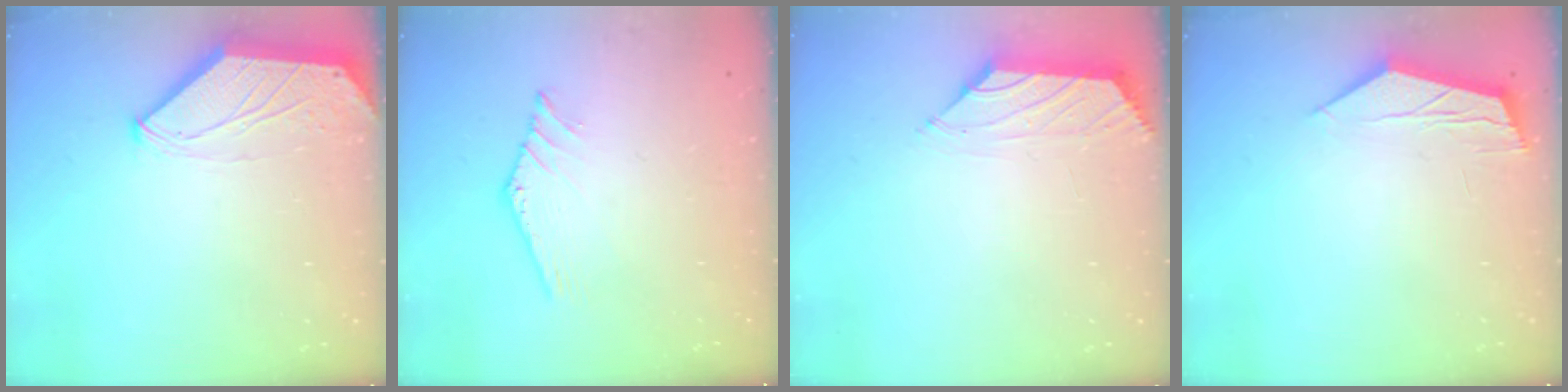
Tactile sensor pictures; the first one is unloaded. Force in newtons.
{"total": 0.0}
{"total": 0.8, "press": 0.7, "slide": 0.4}
{"total": 5.6, "press": 5.6, "slide": 0.1}